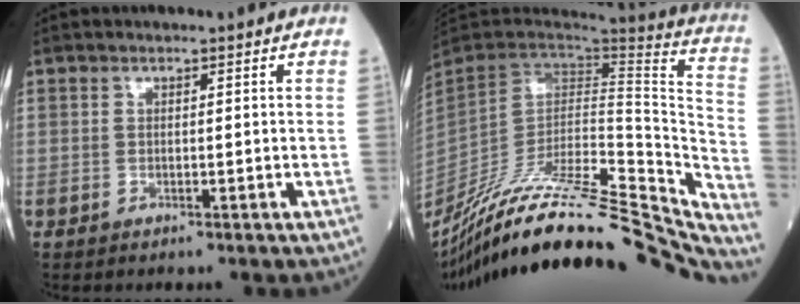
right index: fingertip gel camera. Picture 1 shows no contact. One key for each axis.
{"total": 39.6, "fx": -34.1, "fy": 5.5, "fz": 19.3, "tx": -0.256, "ty": -0.050, "tz": -0.484}